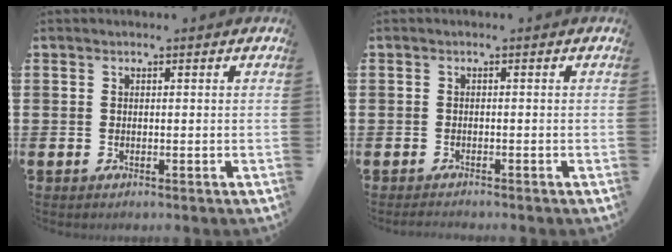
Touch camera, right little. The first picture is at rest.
{"total": 0.7, "force": [-0.7, 0.0, 0.2], "torque": [-0.004, -0.002, -0.014]}